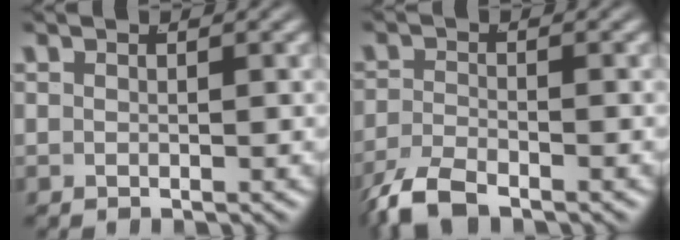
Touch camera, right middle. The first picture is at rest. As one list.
[{"total": 3.7, "force": [-3.1, 1.0, 1.6], "torque": [-0.039, -0.015, -0.048]}]